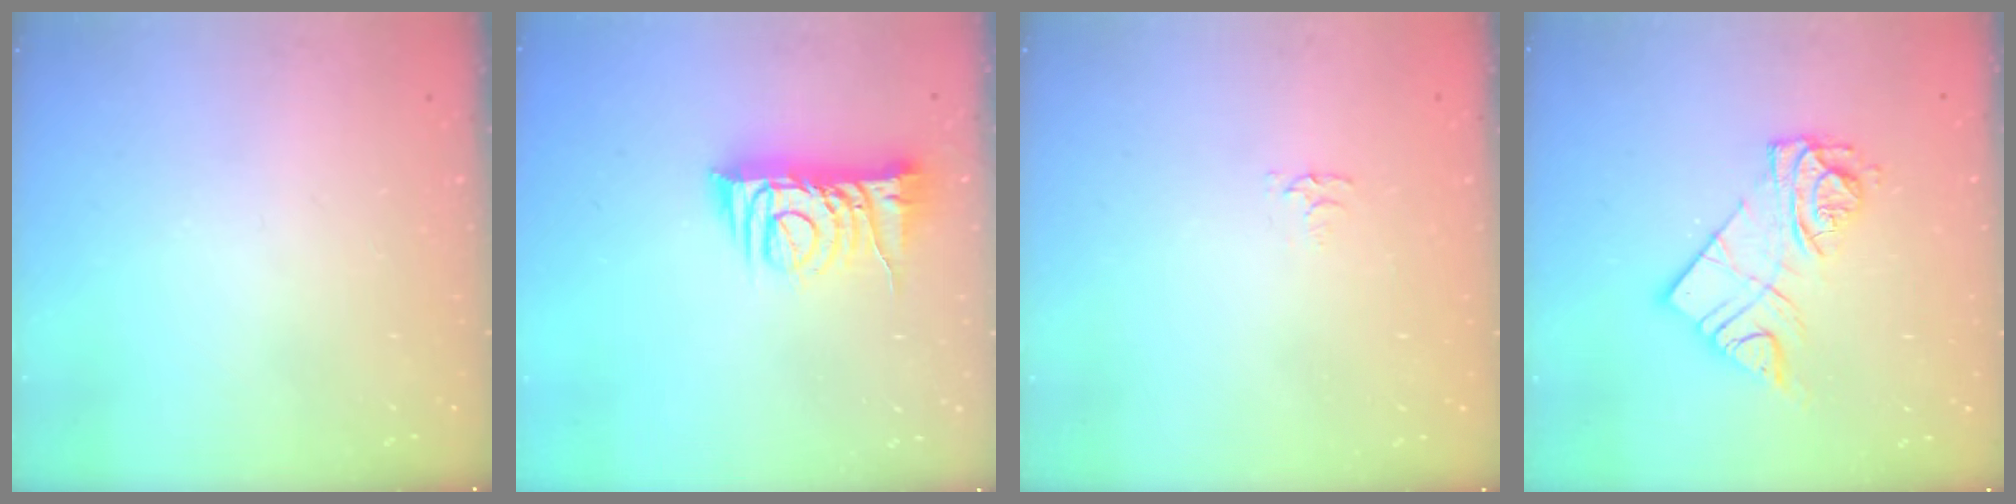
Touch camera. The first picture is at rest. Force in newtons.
{"total": 9.9, "press": 9.9, "slide": 1.1}
{"total": 2.6, "press": 2.6, "slide": 0.4}
{"total": 11.4, "press": 11.4, "slide": 0.6}